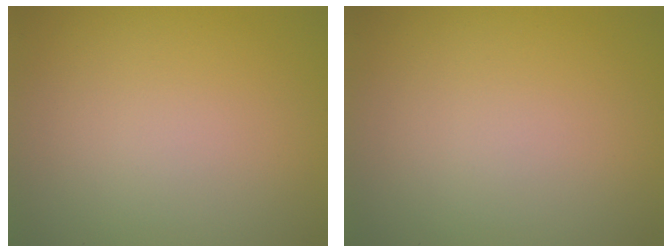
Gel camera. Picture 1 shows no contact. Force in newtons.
{"total": 0.0}